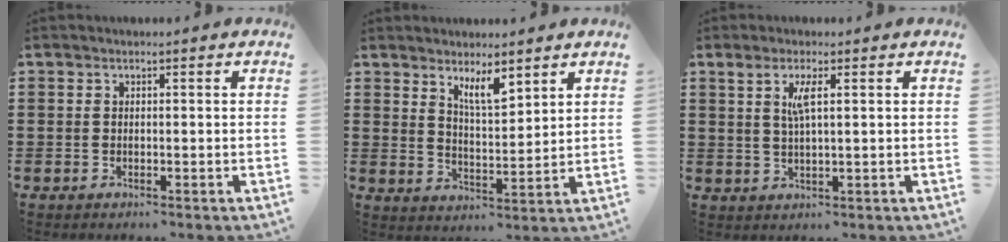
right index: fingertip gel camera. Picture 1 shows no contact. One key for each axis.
{"total": 5.2, "fx": 4.1, "fy": 1.3, "fz": 2.9, "tx": -0.058, "ty": -0.010, "tz": 0.072}
{"total": 3.4, "fx": 1.2, "fy": 0.3, "fz": 3.1, "tx": -0.065, "ty": 0.001, "tz": 0.019}